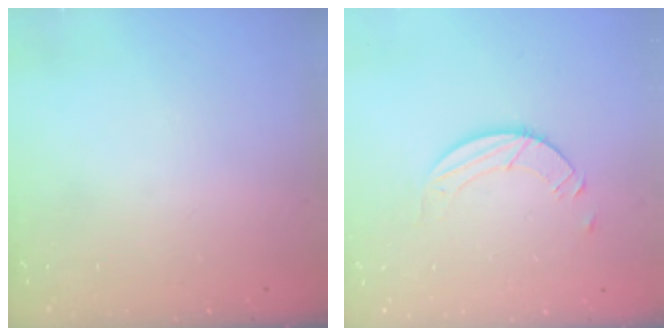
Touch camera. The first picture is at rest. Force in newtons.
{"total": 6.0, "press": 6.0, "slide": 0.6}